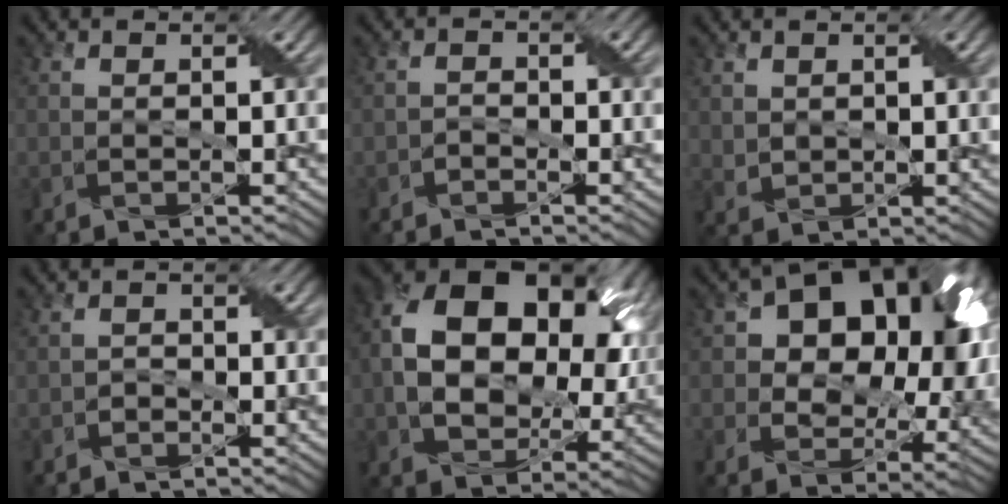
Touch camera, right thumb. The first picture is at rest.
{"total": 1.1, "force": [-0.9, 0.6, 0.5], "torque": [-0.012, 0.006, -0.018]}
{"total": 2.2, "force": [1.3, 1.5, 1.0], "torque": [-0.028, -0.003, 0.030]}
{"total": 1.2, "force": [-0.9, 0.7, 0.4], "torque": [-0.009, 0.005, -0.019]}
{"total": 17.1, "force": [2.6, 11.8, 12.0], "torque": [-0.218, 0.002, 0.063]}
{"total": 15.7, "force": [4.5, 10.6, 10.7], "torque": [-0.131, 0.011, 0.076]}